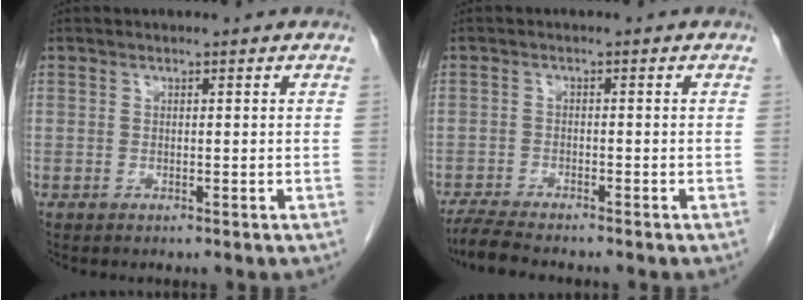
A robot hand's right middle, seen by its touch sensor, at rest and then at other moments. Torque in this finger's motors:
{"motor_torque": [0.18, -0.12, 0.01, 0.00]}